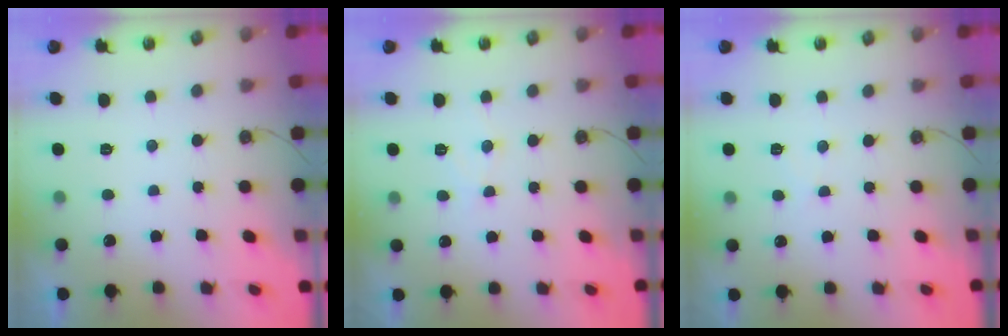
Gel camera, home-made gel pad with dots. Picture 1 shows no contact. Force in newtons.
{"total": 6.5, "press": 6.5, "slide": 0.5}
{"total": 5.1, "press": 5.1, "slide": 0.5}